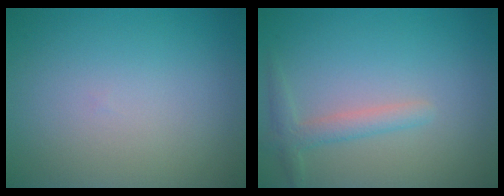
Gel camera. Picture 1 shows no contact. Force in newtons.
{"total": 2.0, "press": 2.0, "slide": 0.1}